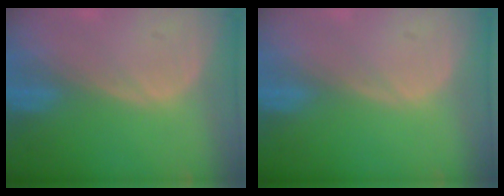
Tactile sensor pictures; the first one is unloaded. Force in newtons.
{"total": 0.0}